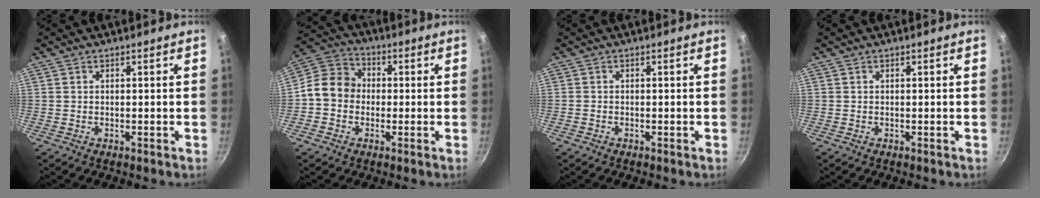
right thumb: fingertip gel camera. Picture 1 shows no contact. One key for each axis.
{"total": 9.1, "fx": -0.9, "fy": 7.8, "fz": 4.6, "tx": -0.054, "ty": 0.025, "tz": -0.041}
{"total": 0.0}
{"total": 0.0}